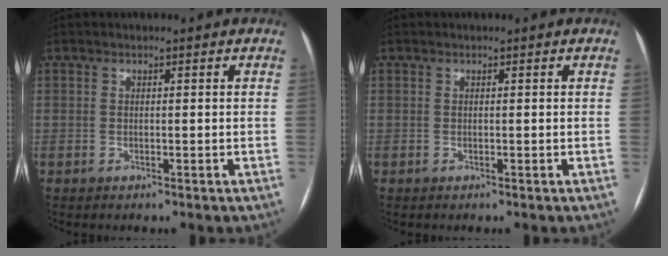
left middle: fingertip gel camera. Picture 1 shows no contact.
{"total": 0.0}